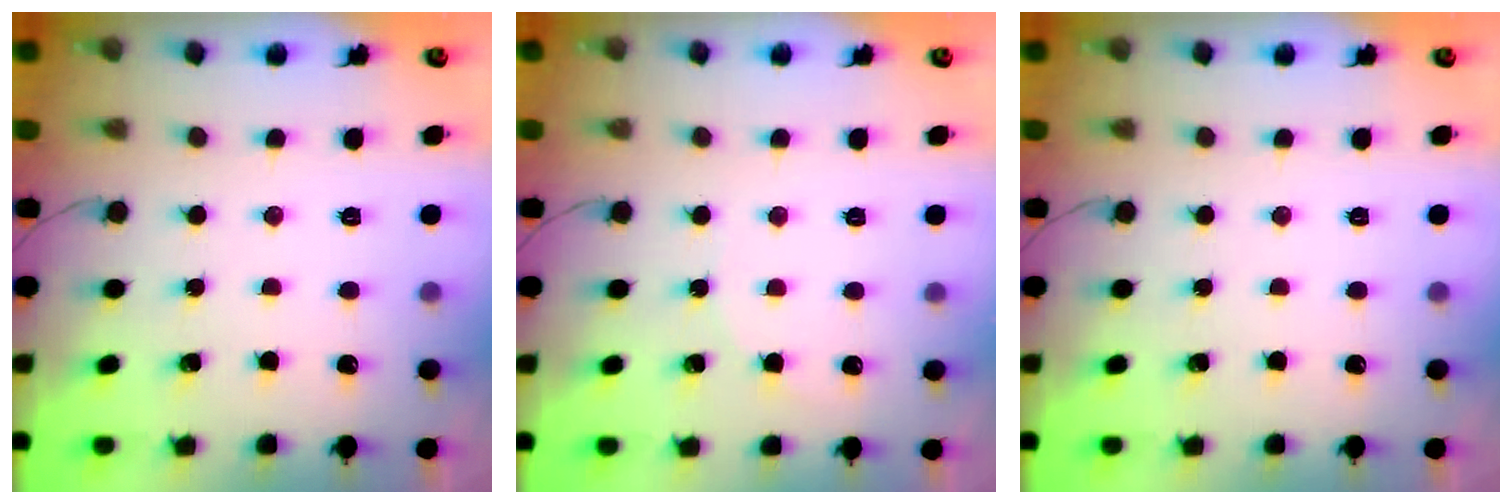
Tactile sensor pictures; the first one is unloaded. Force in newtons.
{"total": 3.8, "press": 3.5, "slide": 1.4}
{"total": 0.0}